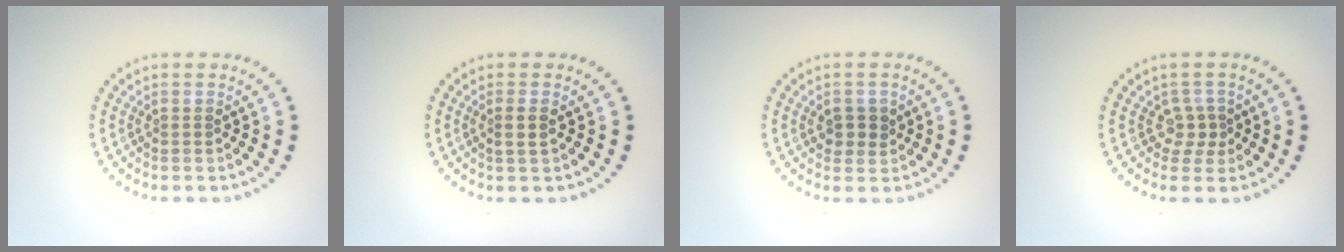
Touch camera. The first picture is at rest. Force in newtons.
{"total": 1.2, "press": 1.0, "slide": 0.7}
{"total": 2.0, "press": 2.0, "slide": 0.5}
{"total": 1.7, "press": 1.3, "slide": 1.2}